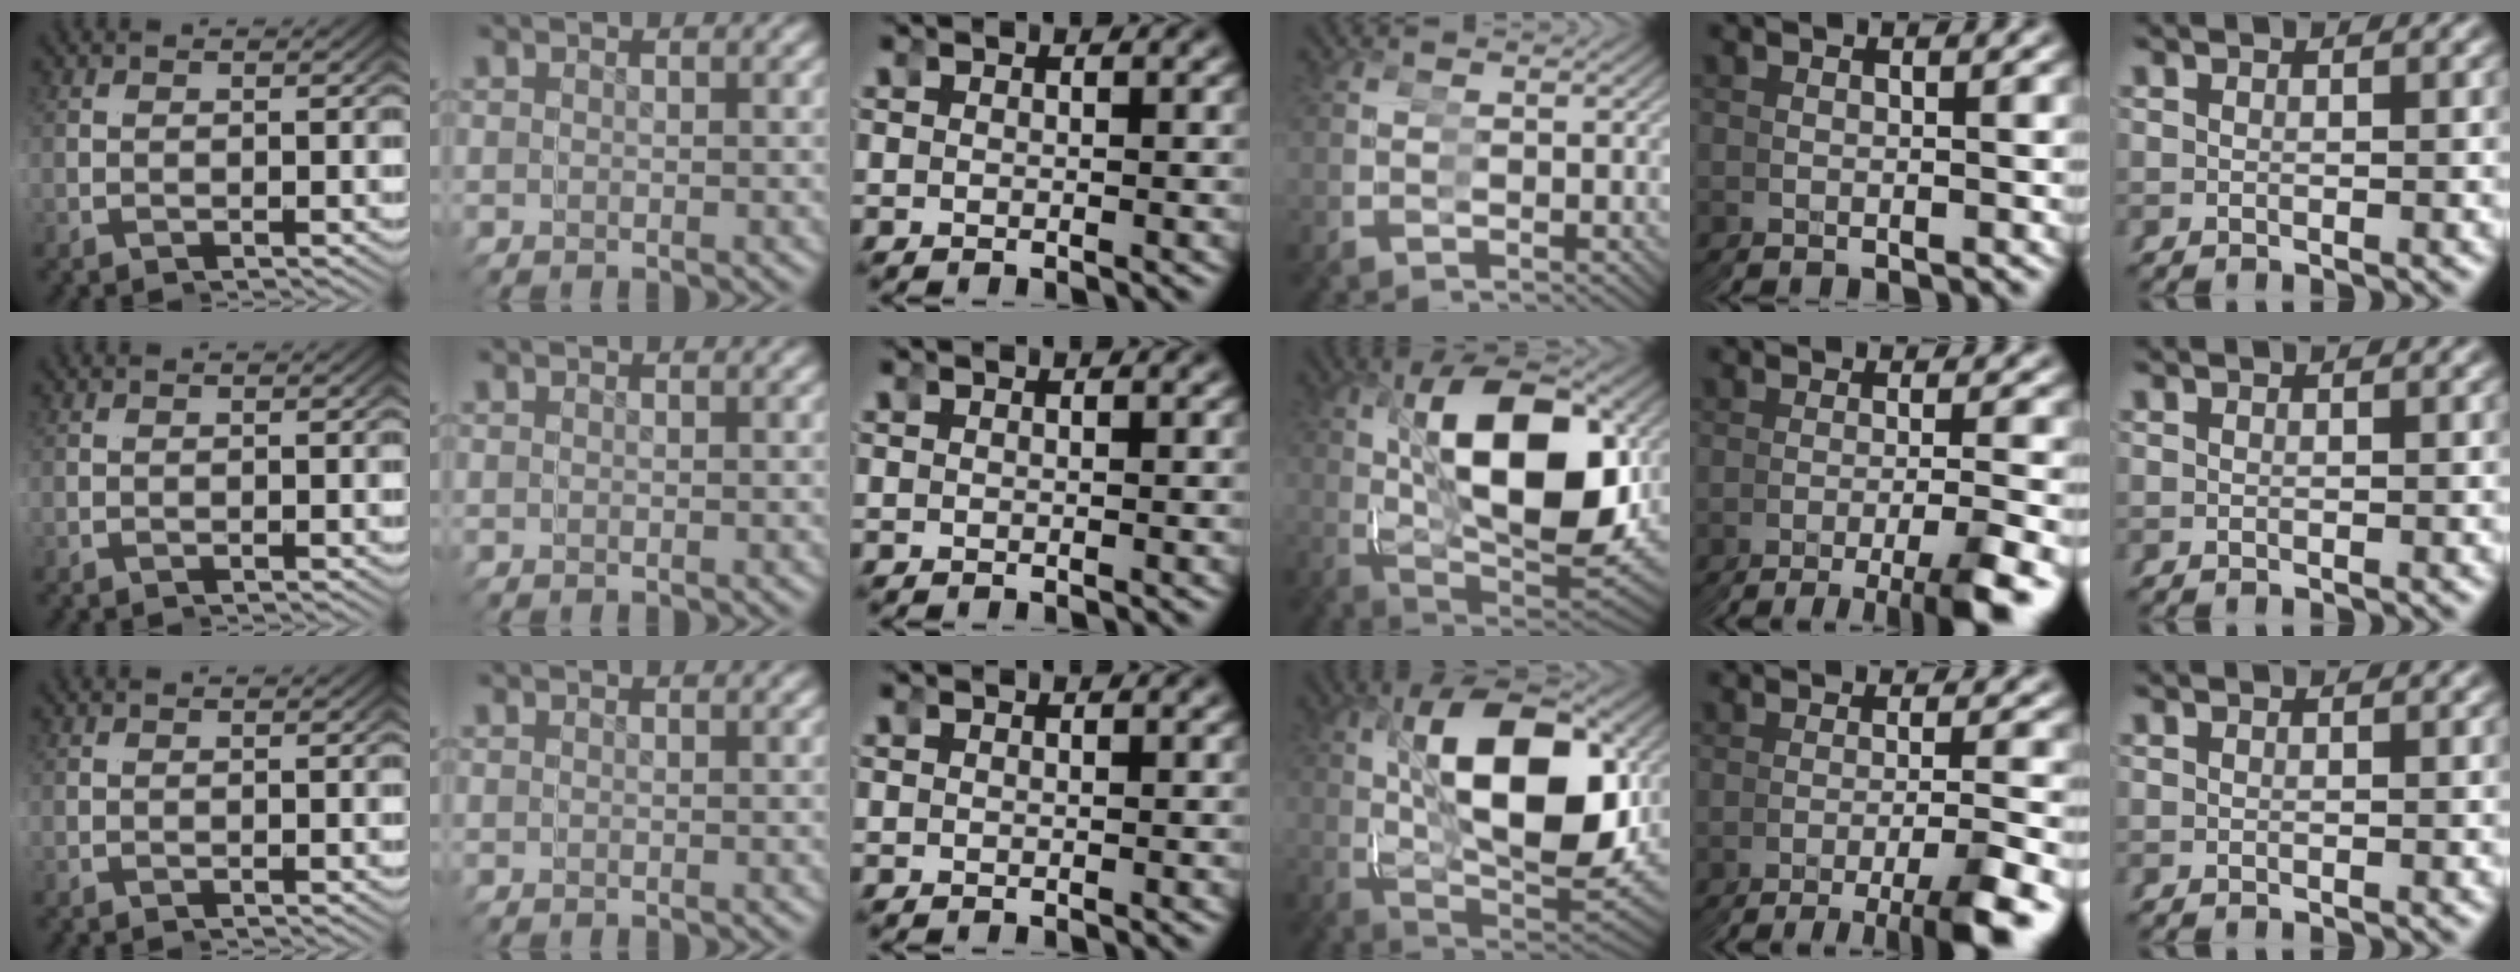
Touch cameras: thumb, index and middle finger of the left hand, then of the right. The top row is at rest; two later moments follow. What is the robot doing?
{"motion": "grasp_and_lifting", "object": "toy banana"}